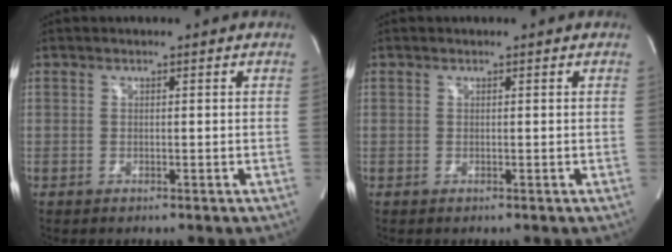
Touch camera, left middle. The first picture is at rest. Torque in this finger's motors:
{"motor_torque": [-0.01, 0.05, -0.08, 0.00]}